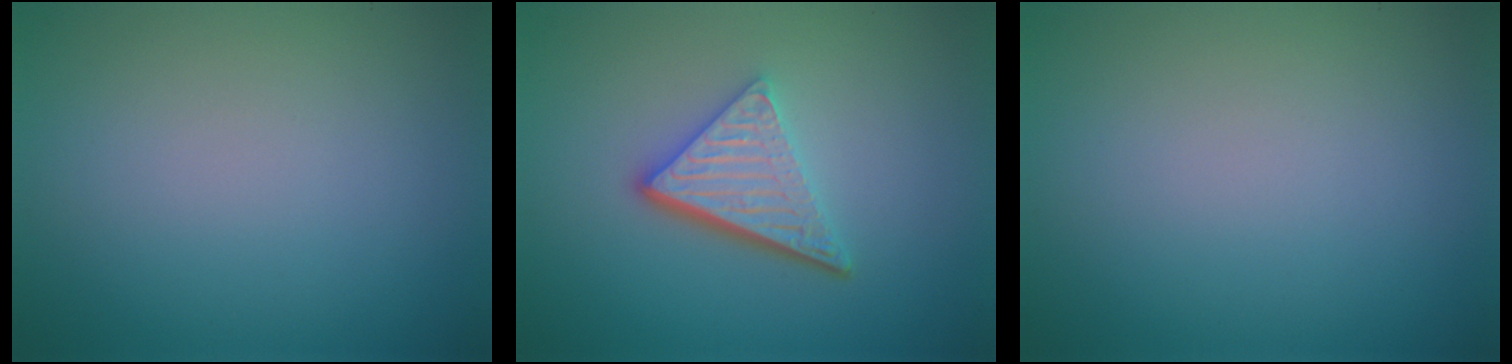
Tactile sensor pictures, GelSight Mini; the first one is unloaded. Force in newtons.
{"total": 4.9, "press": 3.4, "slide": 3.6}
{"total": 0.0}